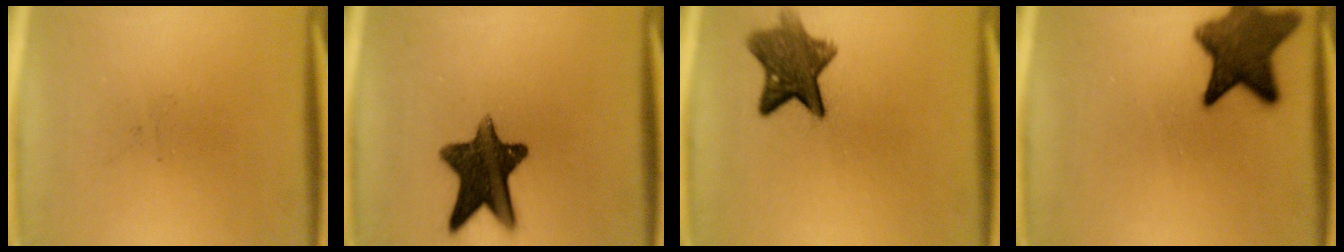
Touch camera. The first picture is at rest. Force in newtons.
{"total": 13.2}
{"total": 8.6}
{"total": 11.8}